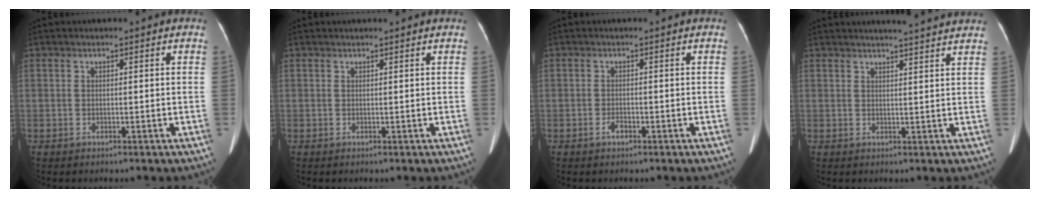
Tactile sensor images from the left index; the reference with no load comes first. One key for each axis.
{"total": 1.6, "fx": 1.5, "fy": 0.2, "fz": 0.5, "tx": -0.009, "ty": 0.017, "tz": 0.018}
{"total": 1.0, "fx": -0.6, "fy": 0.4, "fz": 0.6, "tx": -0.014, "ty": 0.001, "tz": -0.010}
{"total": 8.6, "fx": 7.9, "fy": 0.0, "fz": 3.3, "tx": -0.045, "ty": 0.012, "tz": 0.085}